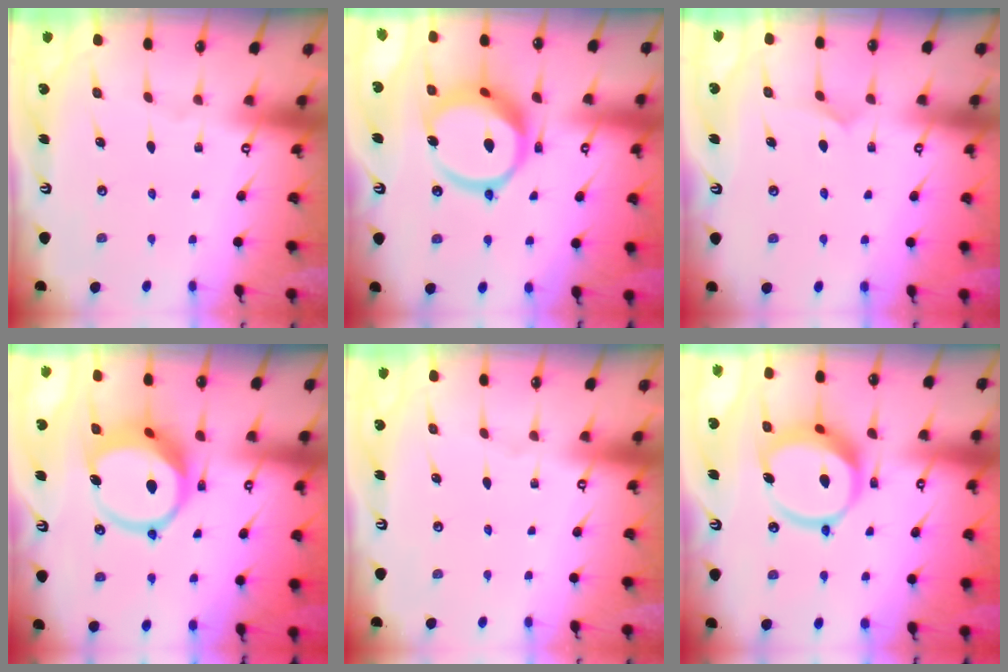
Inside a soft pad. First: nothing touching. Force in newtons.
{"total": 15.9, "press": 15.8, "slide": 1.8}
{"total": 3.9, "press": 3.9, "slide": 0.4}
{"total": 11.4, "press": 11.4, "slide": 1.4}
{"total": 0.0}
{"total": 13.8, "press": 13.7, "slide": 1.7}